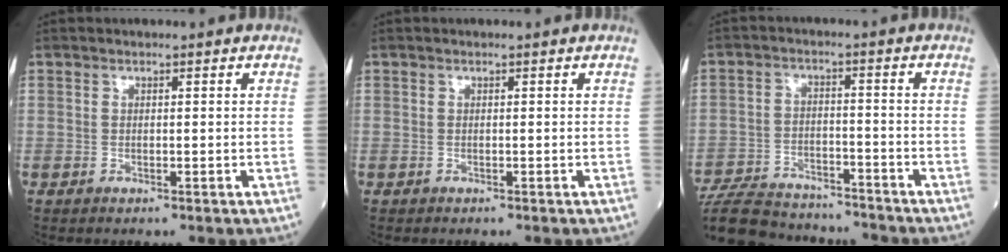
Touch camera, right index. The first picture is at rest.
{"total": 0.0}
{"total": 17.0, "force": [-15.4, 4.8, 5.4], "torque": [-0.131, 0.002, -0.236]}